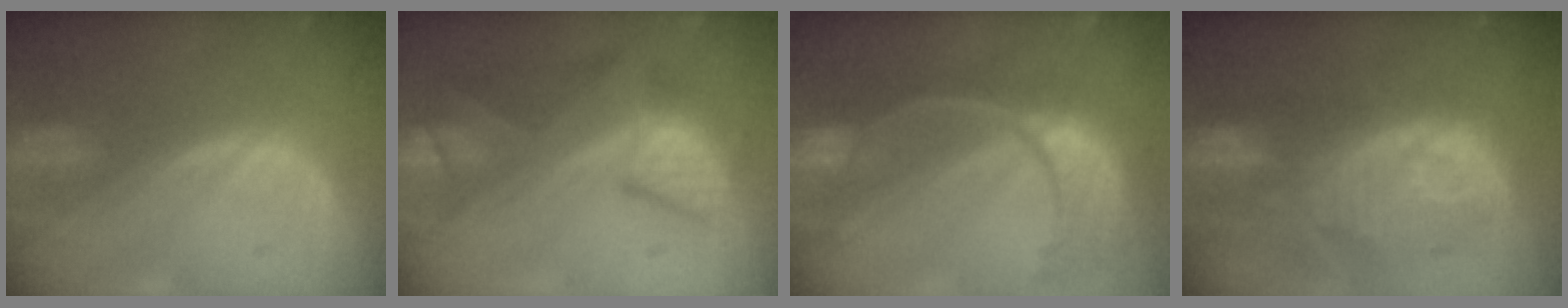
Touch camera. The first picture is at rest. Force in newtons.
{"total": 10.1, "press": 8.7, "slide": 5.0}
{"total": 11.1, "press": 9.4, "slide": 5.9}
{"total": 12.1, "press": 10.9, "slide": 5.3}